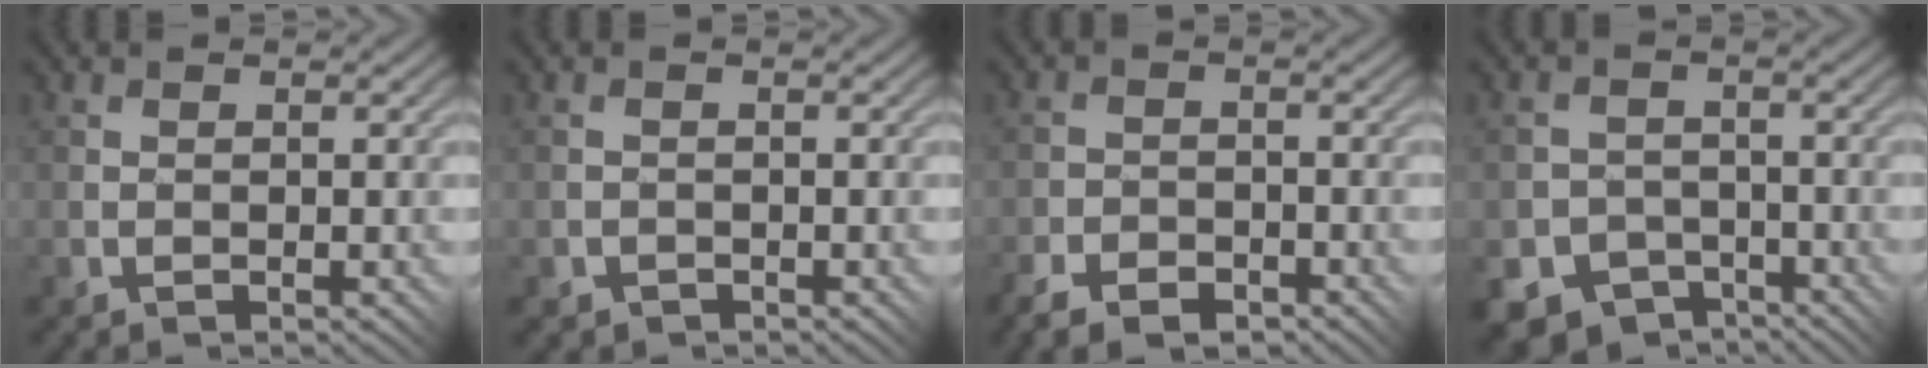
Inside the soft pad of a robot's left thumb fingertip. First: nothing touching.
{"total": 1.2, "force": [-0.8, 0.9, -0.2], "torque": [0.009, 0.004, -0.013]}
{"total": 4.7, "force": [-3.5, 2.2, 2.3], "torque": [-0.045, -0.002, -0.065]}
{"total": 7.5, "force": [-5.3, 5.1, 1.5], "torque": [-0.027, -0.008, -0.090]}